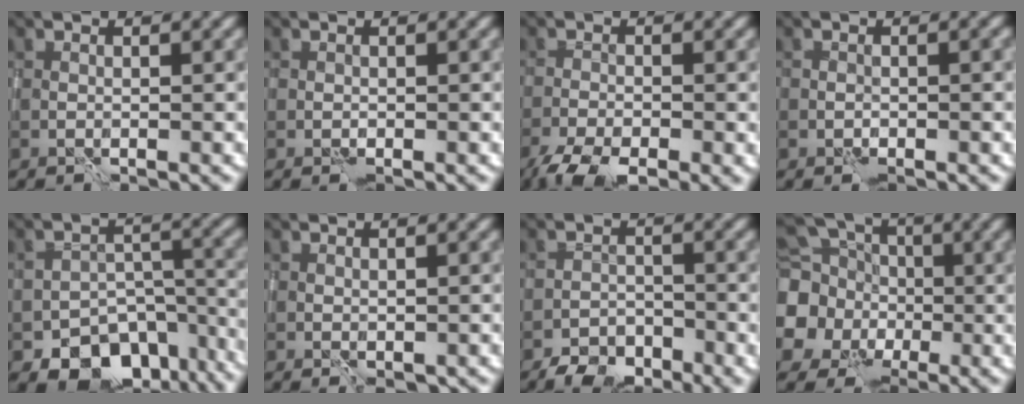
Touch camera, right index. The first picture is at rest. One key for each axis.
{"total": 0.0}
{"total": 6.3, "fx": -4.3, "fy": 2.2, "fz": 4.0, "tx": -0.071, "ty": -0.028, "tz": -0.079}
{"total": 0.9, "fx": -0.6, "fy": 0.5, "fz": 0.5, "tx": -0.005, "ty": -0.001, "tz": -0.011}
{"total": 11.7, "fx": -7.9, "fy": 7.6, "fz": 3.9, "tx": -0.048, "ty": -0.011, "tz": -0.097}
{"total": 1.3, "fx": -0.5, "fy": 0.9, "fz": 0.9, "tx": -0.016, "ty": -0.004, "tz": -0.002}
{"total": 4.6, "fx": -3.7, "fy": 2.3, "fz": 1.5, "tx": -0.011, "ty": -0.008, "tz": -0.061}
{"total": 9.8, "fx": -0.7, "fy": 9.1, "fz": 3.7, "tx": -0.103, "ty": -0.019, "tz": -0.042}